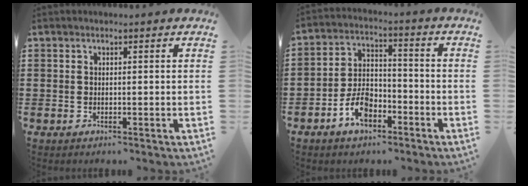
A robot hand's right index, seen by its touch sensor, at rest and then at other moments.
{"total": 7.0, "force": [-3.9, 4.0, 4.3], "torque": [-0.096, 0.012, -0.077]}